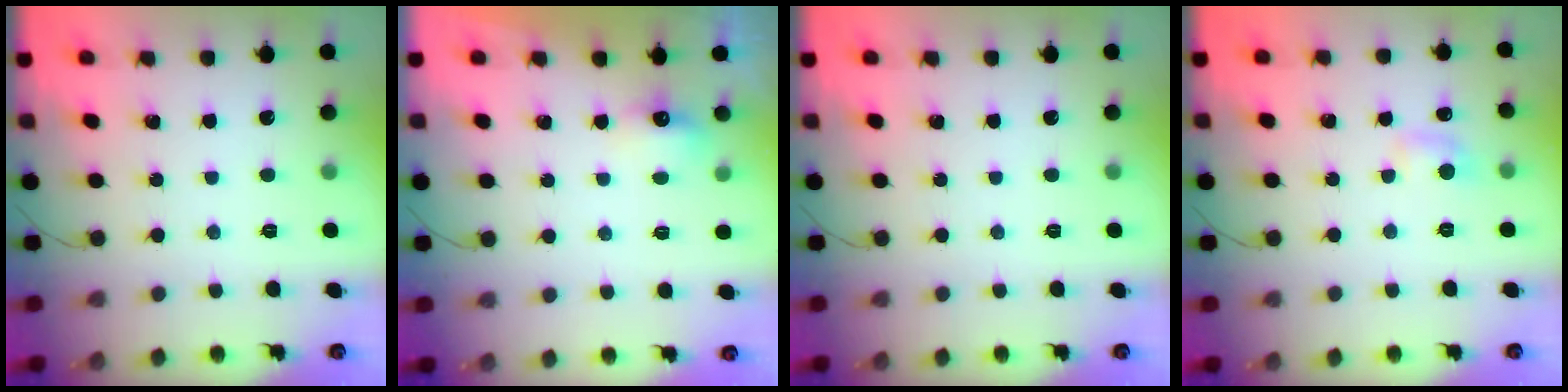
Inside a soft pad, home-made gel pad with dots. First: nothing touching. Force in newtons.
{"total": 5.4, "press": 5.3, "slide": 1.0}
{"total": 0.0}
{"total": 4.7, "press": 4.4, "slide": 1.5}